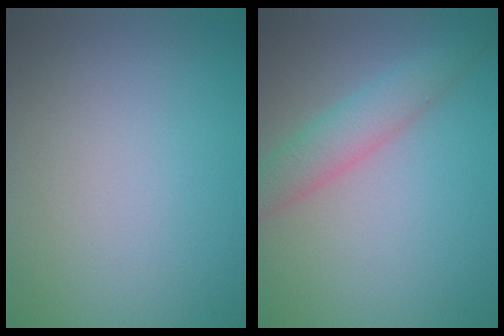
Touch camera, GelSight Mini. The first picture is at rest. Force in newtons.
{"total": 3.4, "press": 3.4, "slide": 0.2}